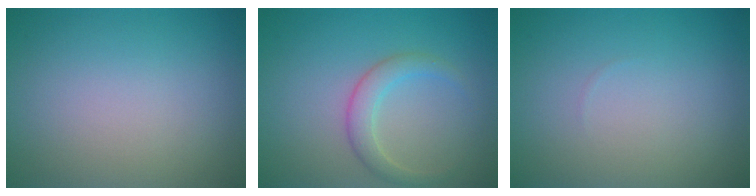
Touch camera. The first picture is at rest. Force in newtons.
{"total": 2.4, "press": 2.4, "slide": 0.1}
{"total": 0.0}